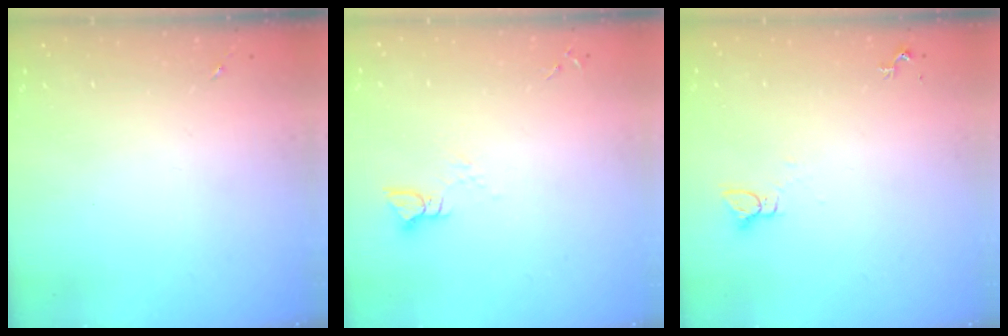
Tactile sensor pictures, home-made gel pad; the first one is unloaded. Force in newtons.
{"total": 3.5, "press": 3.5, "slide": 0.2}
{"total": 2.2, "press": 2.2, "slide": 0.1}